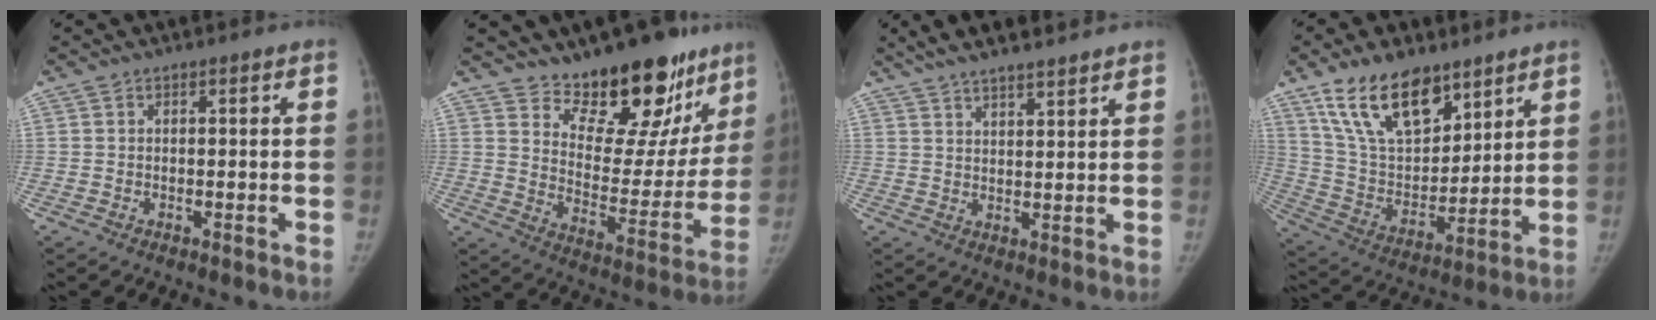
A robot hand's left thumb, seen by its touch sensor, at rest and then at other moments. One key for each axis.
{"total": 20.7, "fx": 16.0, "fy": 8.7, "fz": 9.9, "tx": -0.081, "ty": -0.121, "tz": 0.232}
{"total": 11.1, "fx": 9.1, "fy": 2.4, "fz": 5.9, "tx": -0.078, "ty": -0.010, "tz": 0.150}
{"total": 18.1, "fx": 12.1, "fy": 8.9, "fz": 10.2, "tx": -0.136, "ty": -0.058, "tz": 0.232}